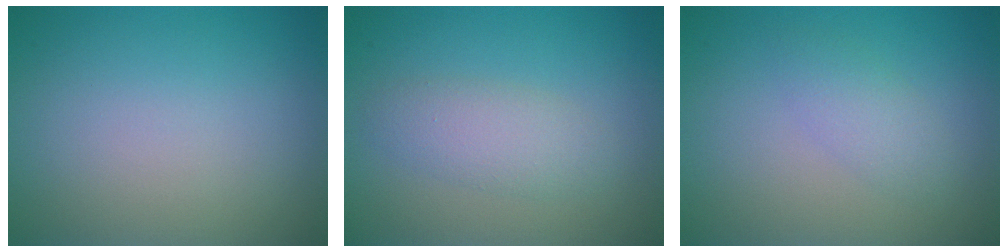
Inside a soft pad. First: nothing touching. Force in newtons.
{"total": 2.6, "press": 2.6, "slide": 0.1}
{"total": 1.9, "press": 1.9, "slide": 0.2}